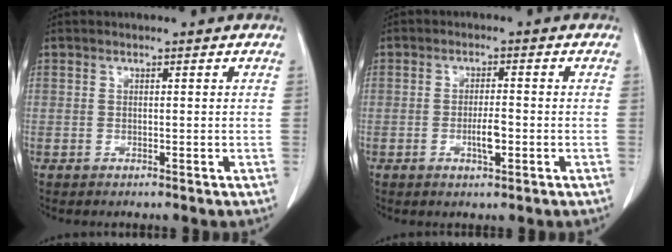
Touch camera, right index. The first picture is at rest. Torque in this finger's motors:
{"motor_torque": [0.54, -0.15, 0.31, 0.07]}